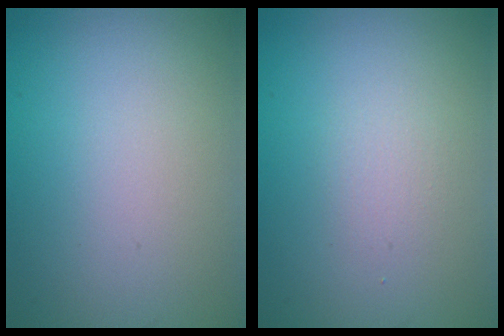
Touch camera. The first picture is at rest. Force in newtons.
{"total": 1.1, "press": 1.1, "slide": 0.2}